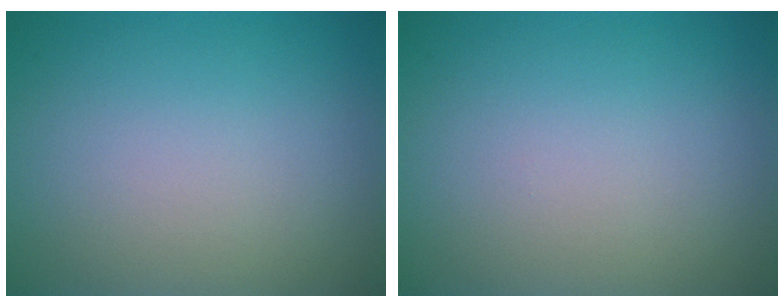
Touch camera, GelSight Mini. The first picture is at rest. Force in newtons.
{"total": 0.0}